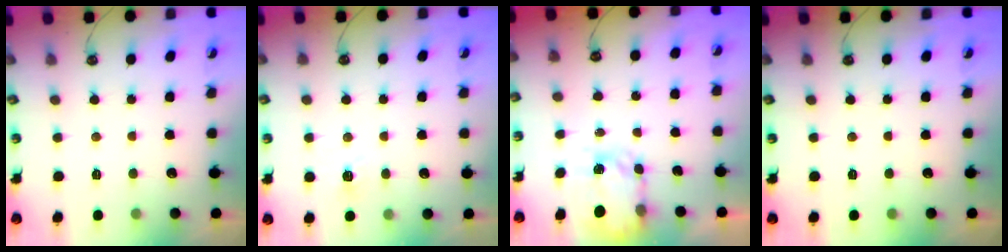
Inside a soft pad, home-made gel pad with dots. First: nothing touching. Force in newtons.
{"total": 4.4, "press": 4.4, "slide": 0.3}
{"total": 5.1, "press": 5.0, "slide": 0.2}
{"total": 0.0}